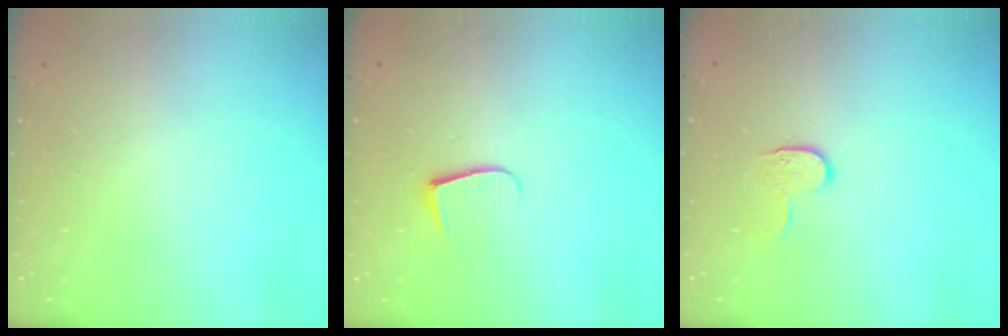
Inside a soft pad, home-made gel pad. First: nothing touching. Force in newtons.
{"total": 7.7, "press": 7.7, "slide": 0.6}
{"total": 5.6, "press": 5.6, "slide": 0.5}